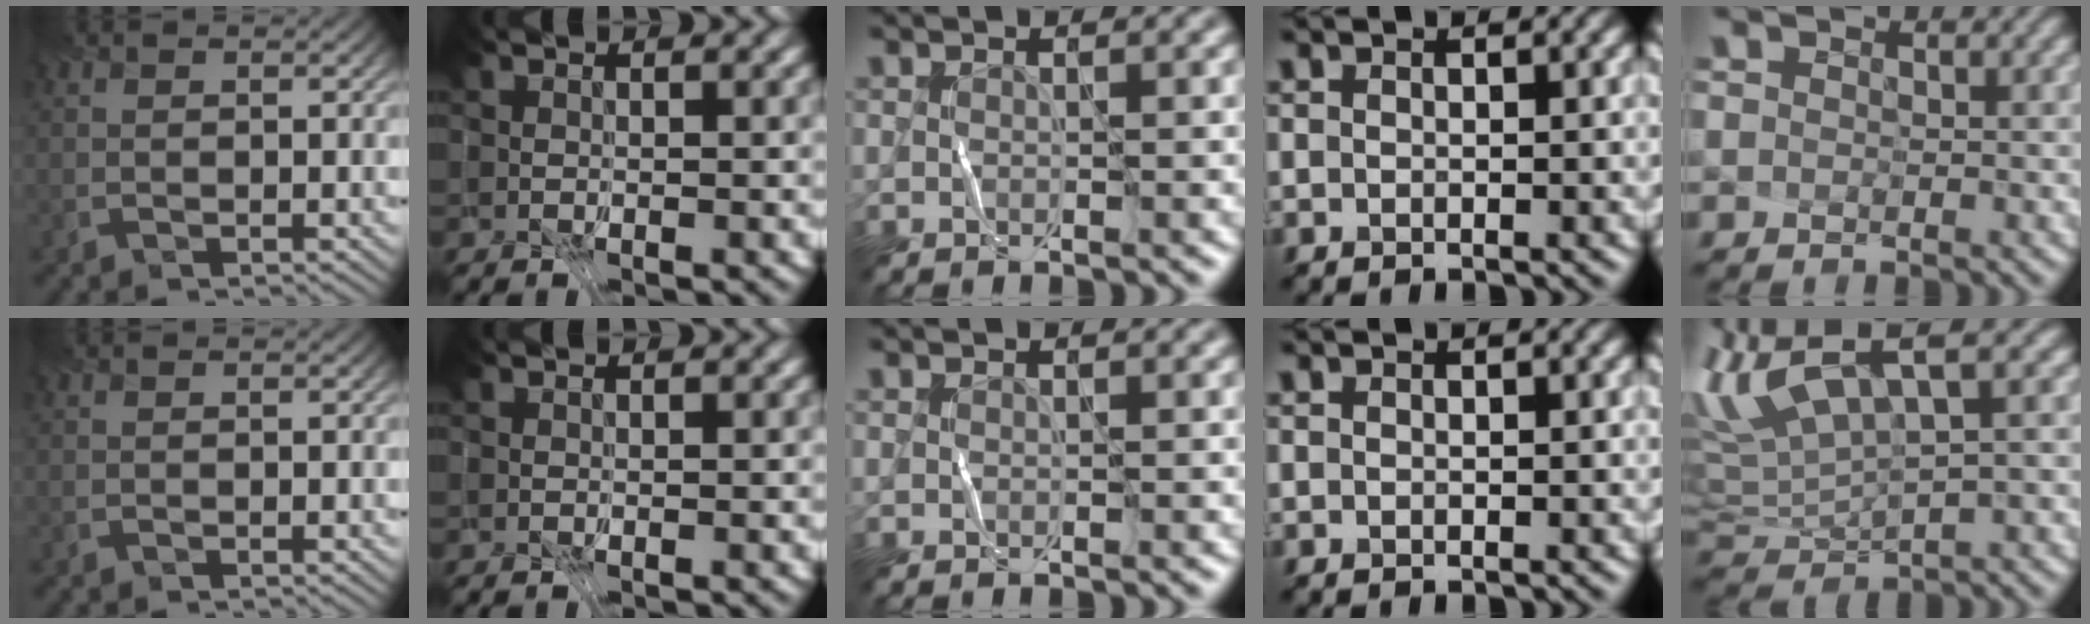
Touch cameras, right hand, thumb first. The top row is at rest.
{"little": {"total": 6.7, "force": [3.6, 1.0, 5.5], "torque": [-0.146, 0.004, 0.096]}}